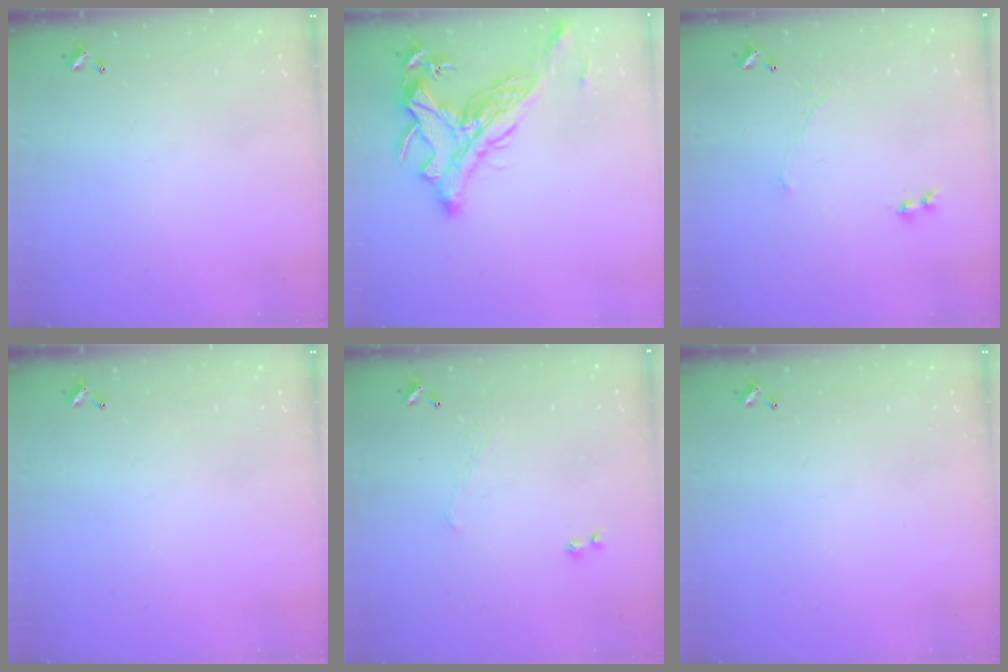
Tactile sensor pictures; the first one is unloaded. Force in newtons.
{"total": 5.4, "press": 5.1, "slide": 1.8}
{"total": 1.2, "press": 0.7, "slide": 1.0}
{"total": 0.0}
{"total": 1.1, "press": 0.7, "slide": 0.9}
{"total": 0.0}